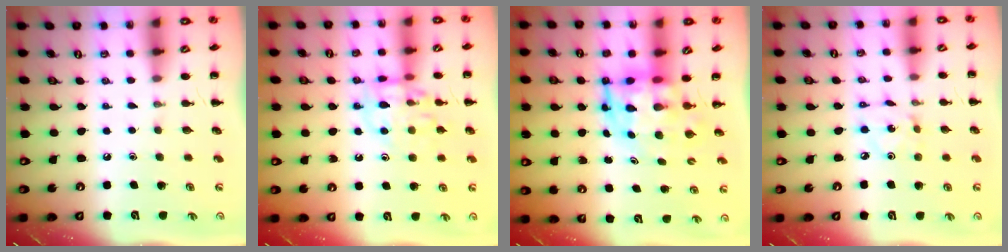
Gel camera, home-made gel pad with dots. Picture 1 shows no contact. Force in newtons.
{"total": 11.7, "press": 11.6, "slide": 1.1}
{"total": 6.5, "press": 6.2, "slide": 2.1}
{"total": 2.2, "press": 2.1, "slide": 0.5}